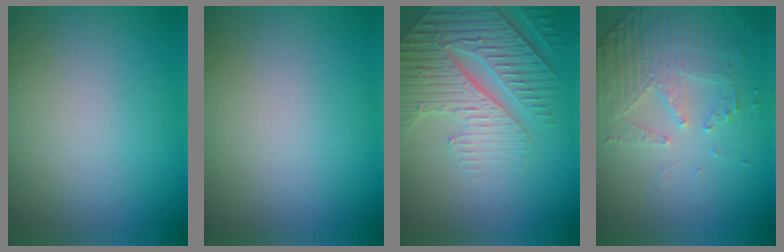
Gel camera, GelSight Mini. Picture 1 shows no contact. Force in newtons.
{"total": 0.0}
{"total": 7.0, "press": 5.4, "slide": 4.5}
{"total": 5.0, "press": 3.5, "slide": 3.6}